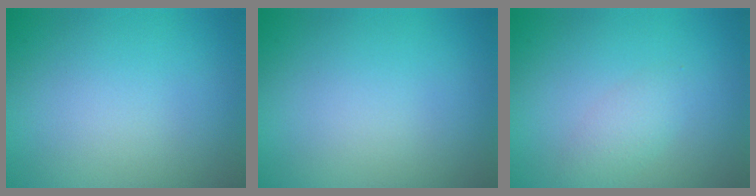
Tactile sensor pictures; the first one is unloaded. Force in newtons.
{"total": 0.0}
{"total": 1.8, "press": 1.8, "slide": 0.1}